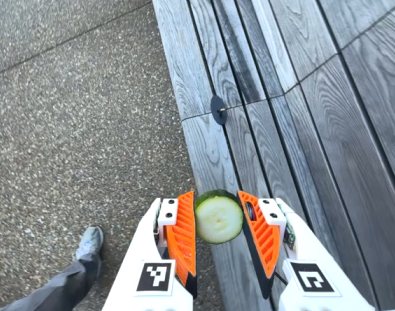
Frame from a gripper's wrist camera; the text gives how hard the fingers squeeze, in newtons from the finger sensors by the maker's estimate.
{"total": 10.2, "left": 10.1, "right": 10.3}